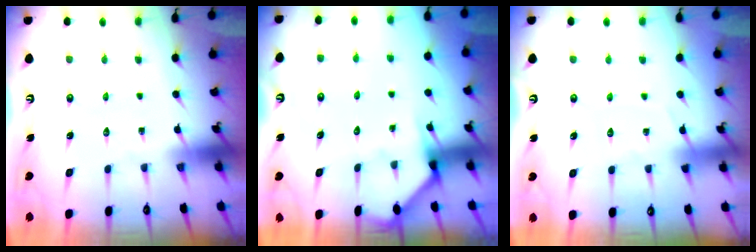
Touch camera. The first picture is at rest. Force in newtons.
{"total": 2.6, "press": 2.6, "slide": 0.2}
{"total": 4.5, "press": 4.5, "slide": 0.6}